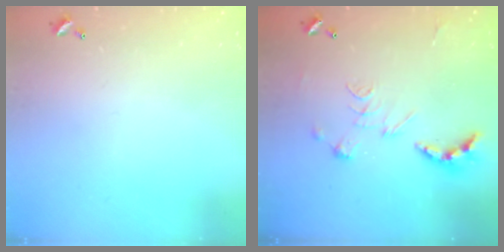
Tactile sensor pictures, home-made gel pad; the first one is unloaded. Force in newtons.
{"total": 2.5, "press": 2.0, "slide": 1.5}